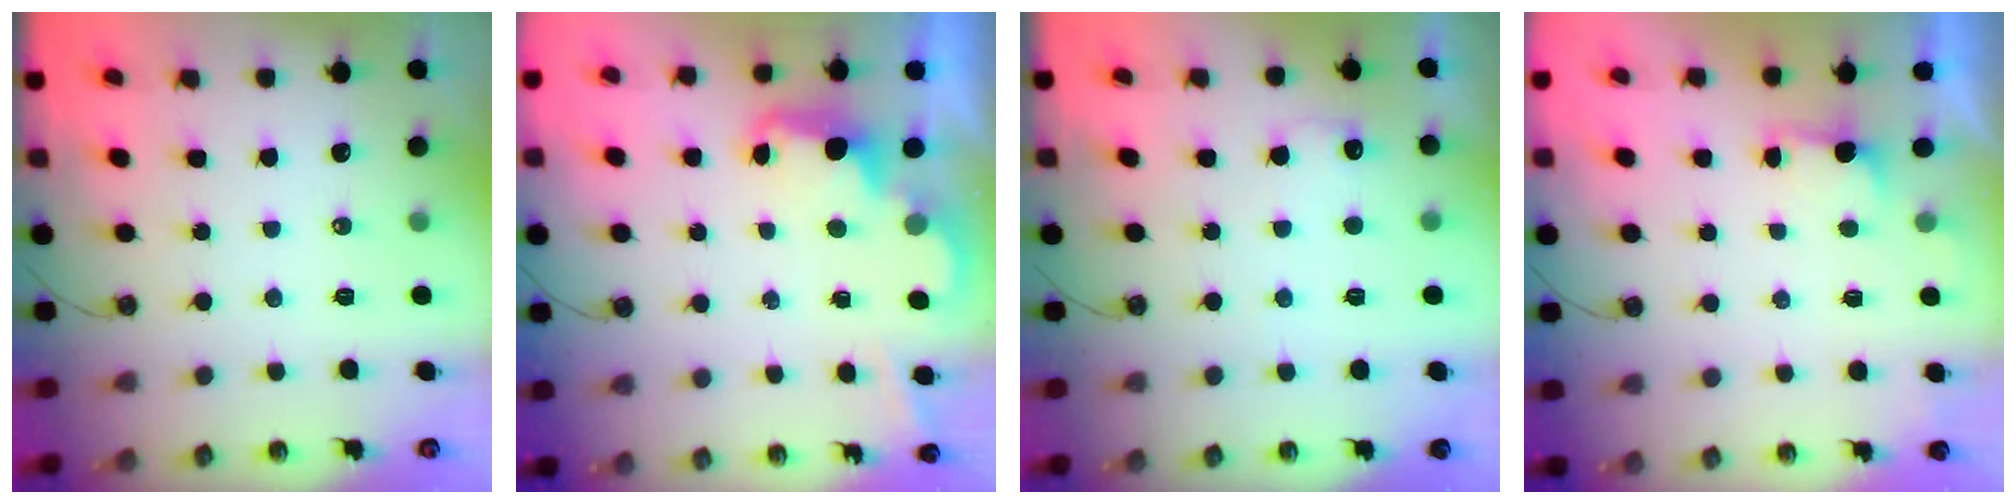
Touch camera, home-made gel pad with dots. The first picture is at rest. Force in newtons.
{"total": 2.5, "press": 2.4, "slide": 0.5}
{"total": 6.5, "press": 6.4, "slide": 0.8}
{"total": 1.2, "press": 0.9, "slide": 0.8}